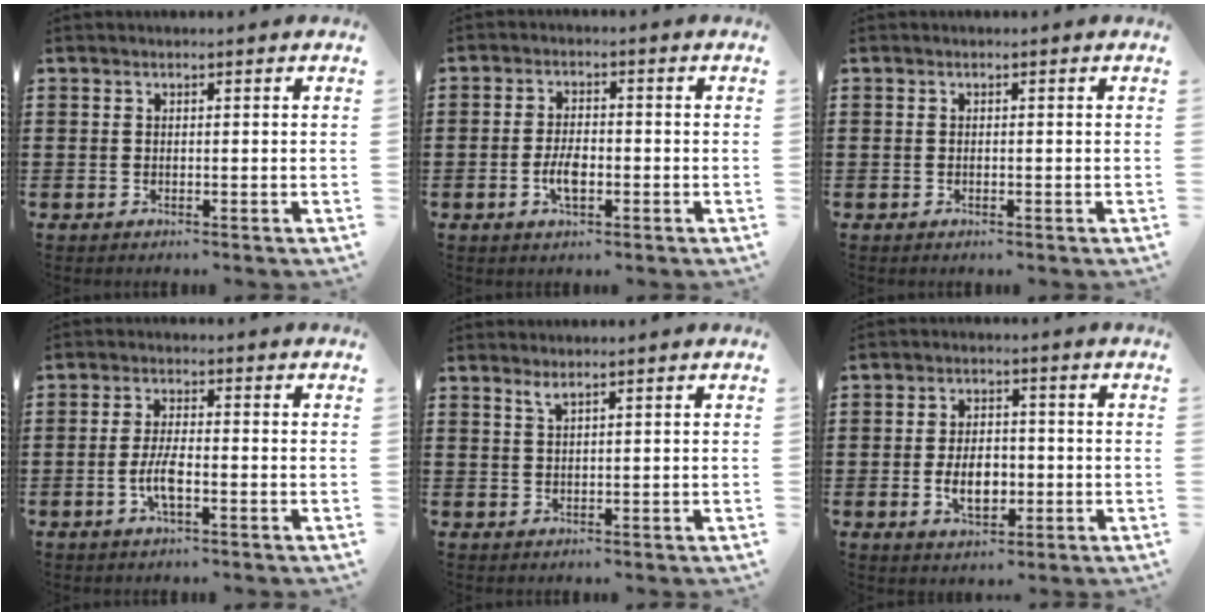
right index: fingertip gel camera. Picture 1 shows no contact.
{"total": 4.0, "force": [-1.2, 1.8, 3.4], "torque": [-0.075, 0.002, -0.026]}
{"total": 0.0}
{"total": 4.5, "force": [-1.4, 1.3, 4.0], "torque": [-0.090, -0.002, -0.032]}
{"total": 1.5, "force": [1.1, 0.1, 0.9], "torque": [-0.020, 0.001, 0.020]}
{"total": 6.1, "force": [-1.3, 3.7, 4.7], "torque": [-0.083, -0.002, -0.030]}